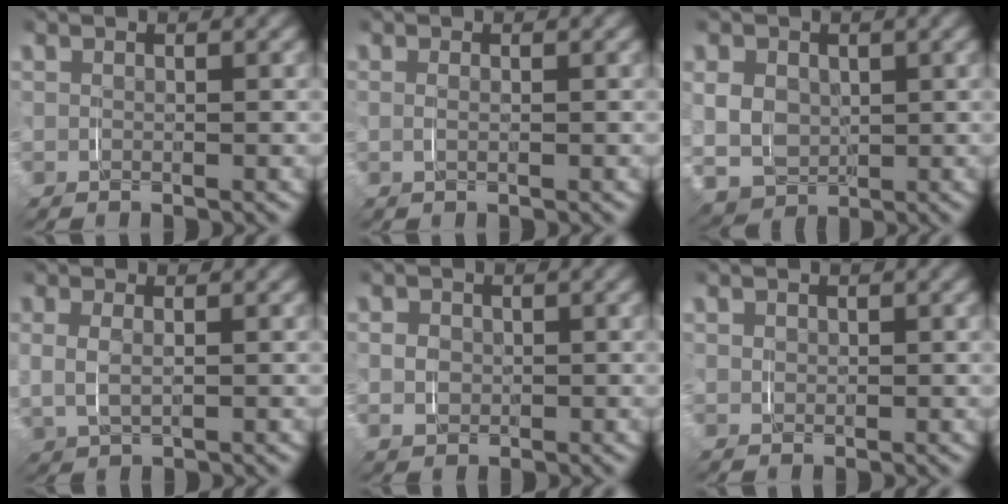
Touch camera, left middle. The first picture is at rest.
{"total": 0.7, "force": [0.0, -0.6, -0.3], "torque": [0.006, -0.002, 0.001]}
{"total": 7.9, "force": [-0.6, 7.5, 2.5], "torque": [-0.061, -0.030, -0.009]}
{"total": 0.6, "force": [0.4, 0.5, 0.0], "torque": [-0.013, -0.003, 0.008]}
{"total": 1.6, "force": [-0.1, 1.5, -0.3], "torque": [0.008, -0.009, 0.002]}
{"total": 0.7, "force": [-0.1, 0.6, -0.4], "torque": [0.007, -0.005, 0.000]}